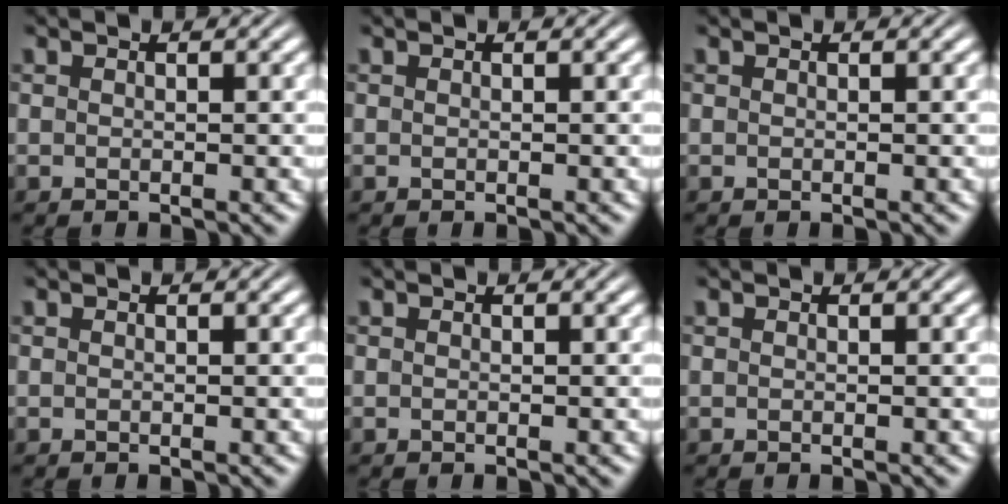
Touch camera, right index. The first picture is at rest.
{"total": 0.0}
{"total": 0.0}
{"total": 0.0}
{"total": 0.0}
{"total": 0.0}